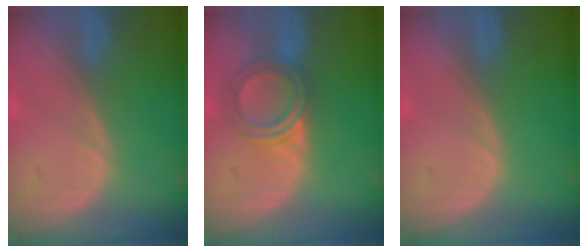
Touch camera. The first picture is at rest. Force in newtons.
{"total": 5.1, "press": 5.0, "slide": 0.7}
{"total": 0.0}